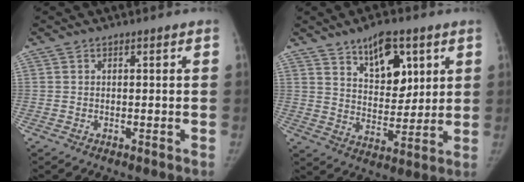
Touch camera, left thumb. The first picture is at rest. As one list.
[{"total": 12.0, "force": [6.3, 6.3, 8.0], "torque": [-0.091, -0.039, 0.109]}]